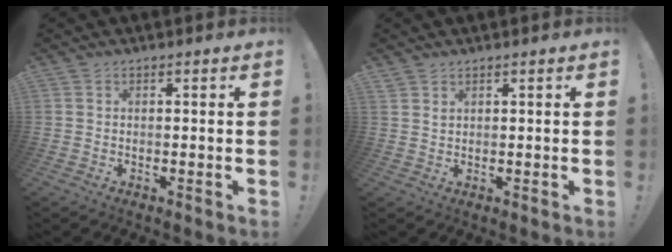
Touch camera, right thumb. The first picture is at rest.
{"total": 1.3, "force": [1.1, 0.4, 0.6], "torque": [-0.005, -0.007, 0.021]}